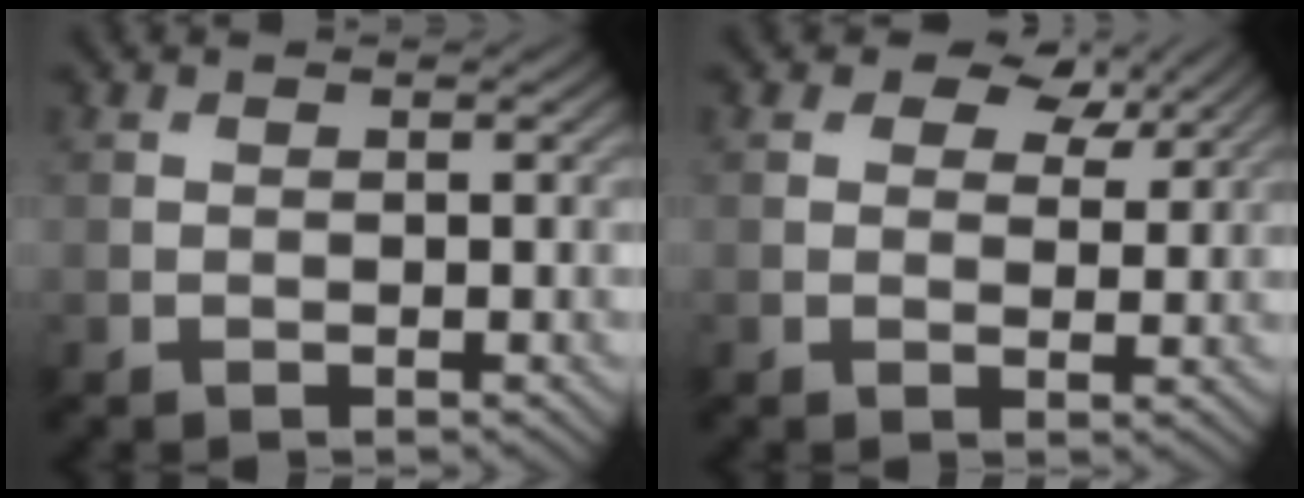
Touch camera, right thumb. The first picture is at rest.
{"total": 5.5, "force": [3.3, 3.1, 3.0], "torque": [-0.042, -0.003, 0.046]}